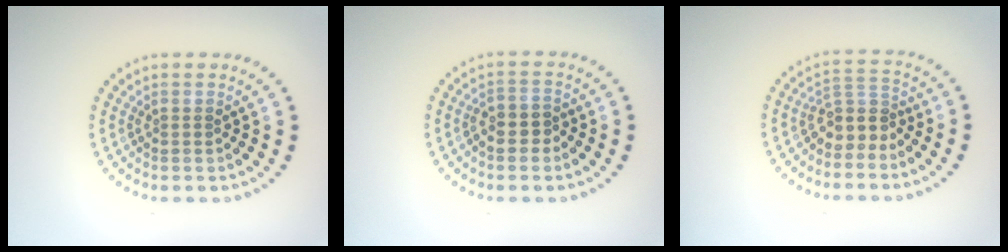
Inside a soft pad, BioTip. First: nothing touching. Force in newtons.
{"total": 1.7, "press": 1.6, "slide": 0.8}
{"total": 2.9, "press": 2.2, "slide": 1.9}